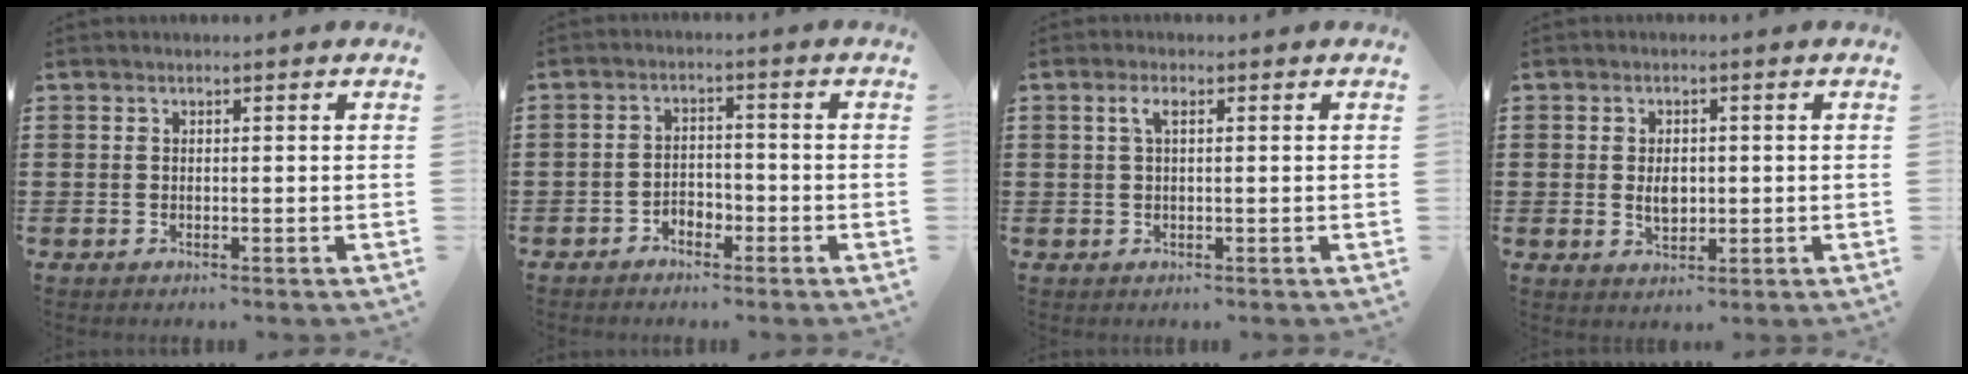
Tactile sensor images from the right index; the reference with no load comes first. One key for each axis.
{"total": 2.3, "fx": -2.0, "fy": 1.1, "fz": 0.5, "tx": -0.014, "ty": 0.004, "tz": -0.042}
{"total": 1.9, "fx": 0.5, "fy": 0.6, "fz": 1.7, "tx": -0.043, "ty": 0.004, "tz": 0.004}
{"total": 3.1, "fx": 0.0, "fy": 2.1, "fz": 2.3, "tx": -0.038, "ty": 0.003, "tz": -0.003}